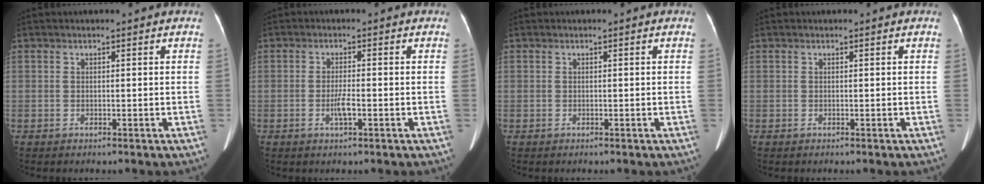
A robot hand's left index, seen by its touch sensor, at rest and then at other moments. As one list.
[{"total": 2.4, "force": [-0.8, 0.3, 2.2], "torque": [-0.048, -0.002, -0.015]}, {"total": 0.0}, {"total": 0.0}]